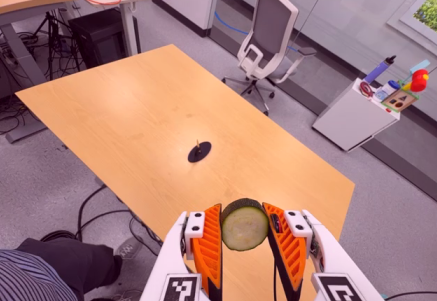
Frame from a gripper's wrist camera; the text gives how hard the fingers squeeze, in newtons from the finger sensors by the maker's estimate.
{"total": 9.5, "left": 9.0, "right": 10.1}